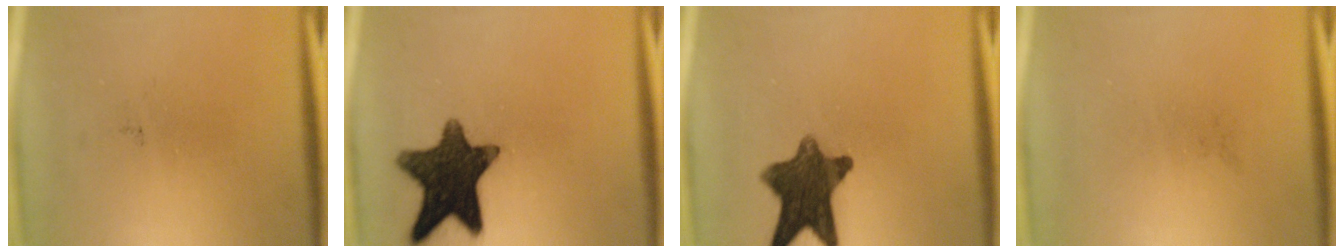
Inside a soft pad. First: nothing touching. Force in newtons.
{"total": 13.7}
{"total": 11.0}
{"total": 0.0}